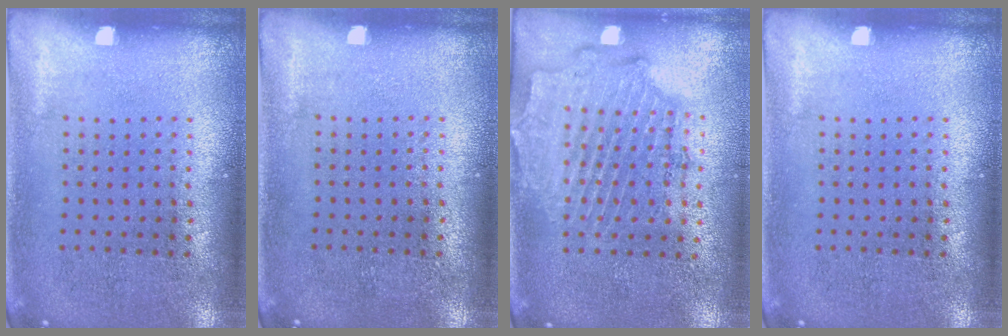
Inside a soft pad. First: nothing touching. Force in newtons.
{"total": 0.0}
{"total": 1.9, "press": 1.7, "slide": 0.8}
{"total": 0.0}